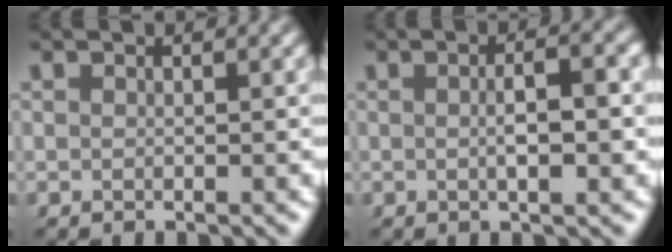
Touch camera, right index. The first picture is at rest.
{"total": 2.8, "force": [-0.2, 0.6, 2.7], "torque": [-0.039, 0.002, -0.005]}